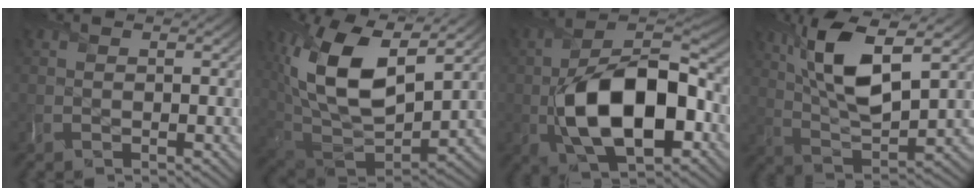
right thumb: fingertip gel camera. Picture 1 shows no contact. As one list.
[{"total": 16.1, "force": [5.8, 8.1, 12.6], "torque": [-0.269, 0.002, 0.111]}, {"total": 14.7, "force": [-3.4, 8.1, 11.8], "torque": [-0.196, -0.015, -0.067]}, {"total": 11.3, "force": [4.6, 4.0, 9.5], "torque": [-0.199, 0.003, 0.089]}]